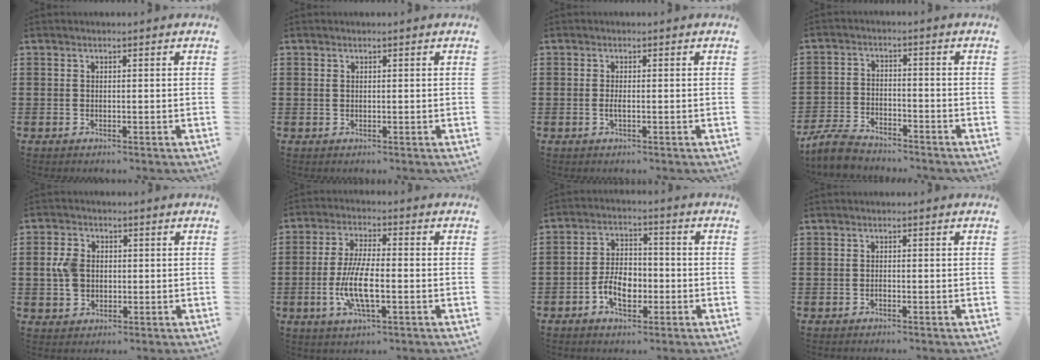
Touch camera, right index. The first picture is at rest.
{"total": 0.5, "force": [0.2, 0.4, 0.3], "torque": [-0.007, 0.002, 0.004]}
{"total": 1.1, "force": [-0.3, 0.1, 1.1], "torque": [-0.020, -0.003, -0.005]}
{"total": 4.9, "force": [-4.6, 0.8, 1.4], "torque": [-0.047, -0.002, -0.095]}
{"total": 4.7, "force": [0.2, 3.7, 3.0], "torque": [-0.089, 0.006, -0.005]}
{"total": 8.3, "force": [-2.3, 2.5, 7.6], "torque": [-0.167, -0.014, -0.047]}
{"total": 6.2, "force": [-2.2, 3.8, 4.3], "torque": [-0.083, 0.002, -0.045]}
{"total": 0.5, "force": [-0.4, 0.2, 0.2], "torque": [-0.005, -0.001, -0.008]}